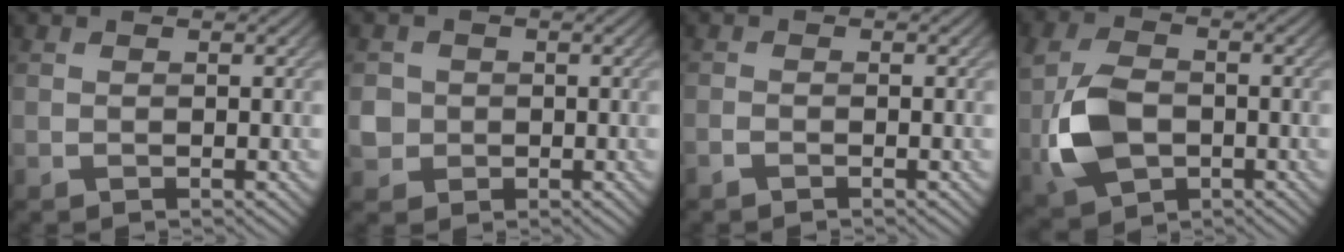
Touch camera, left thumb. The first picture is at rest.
{"total": 2.7, "force": [-0.2, 2.7, 0.5], "torque": [-0.011, -0.005, -0.008]}
{"total": 1.0, "force": [-0.9, 0.2, 0.5], "torque": [-0.013, -0.001, -0.022]}
{"total": 8.1, "force": [-1.5, 5.5, 5.8], "torque": [-0.144, -0.009, -0.032]}